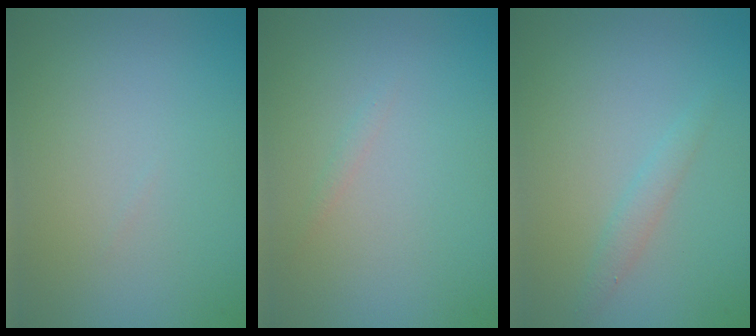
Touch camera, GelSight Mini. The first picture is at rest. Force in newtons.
{"total": 0.6, "press": 0.6, "slide": 0.1}
{"total": 1.2, "press": 1.2, "slide": 0.1}